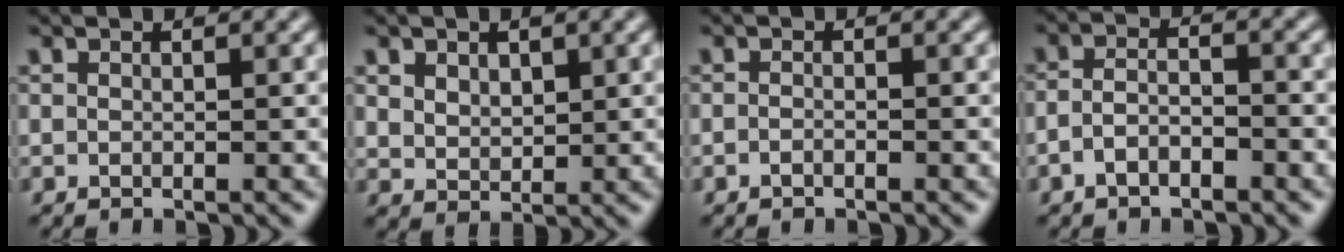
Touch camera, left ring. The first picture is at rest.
{"total": 2.3, "force": [1.1, 1.6, 1.3], "torque": [-0.027, -0.005, 0.024]}
{"total": 0.7, "force": [-0.5, 0.2, 0.5], "torque": [-0.008, -0.001, -0.011]}
{"total": 2.6, "force": [-1.4, 1.1, 1.9], "torque": [-0.038, 0.005, -0.032]}